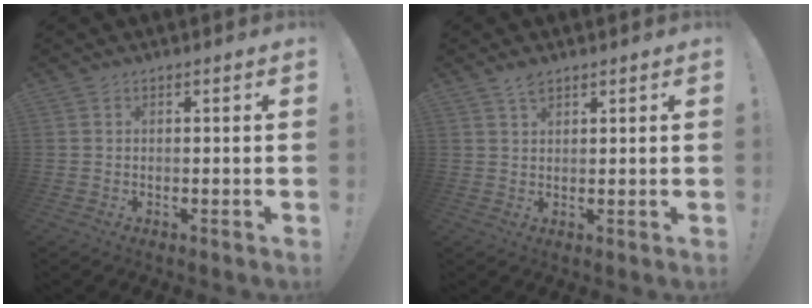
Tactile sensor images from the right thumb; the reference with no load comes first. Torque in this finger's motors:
{"motor_torque": [-0.40, 0.22, 0.03, -0.15, -0.01]}